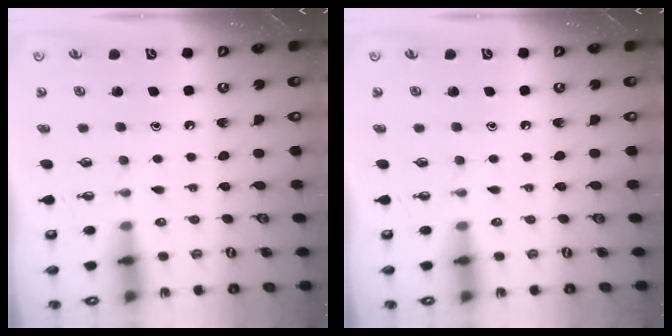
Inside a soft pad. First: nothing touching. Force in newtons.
{"total": 0.0}